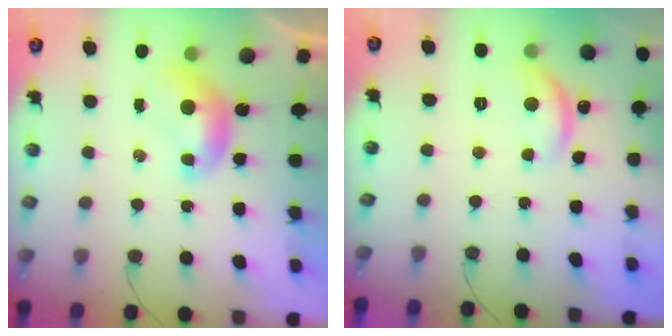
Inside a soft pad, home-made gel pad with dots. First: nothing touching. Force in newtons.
{"total": 6.5, "press": 6.5, "slide": 0.6}